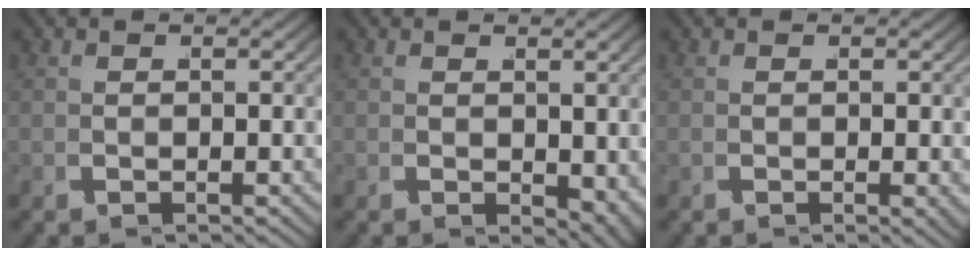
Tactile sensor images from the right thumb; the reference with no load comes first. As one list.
[{"total": 2.7, "force": [0.2, 1.7, 2.1], "torque": [-0.020, -0.010, 0.013]}, {"total": 0.9, "force": [-0.1, 0.3, 0.8], "torque": [-0.011, -0.004, 0.000]}]